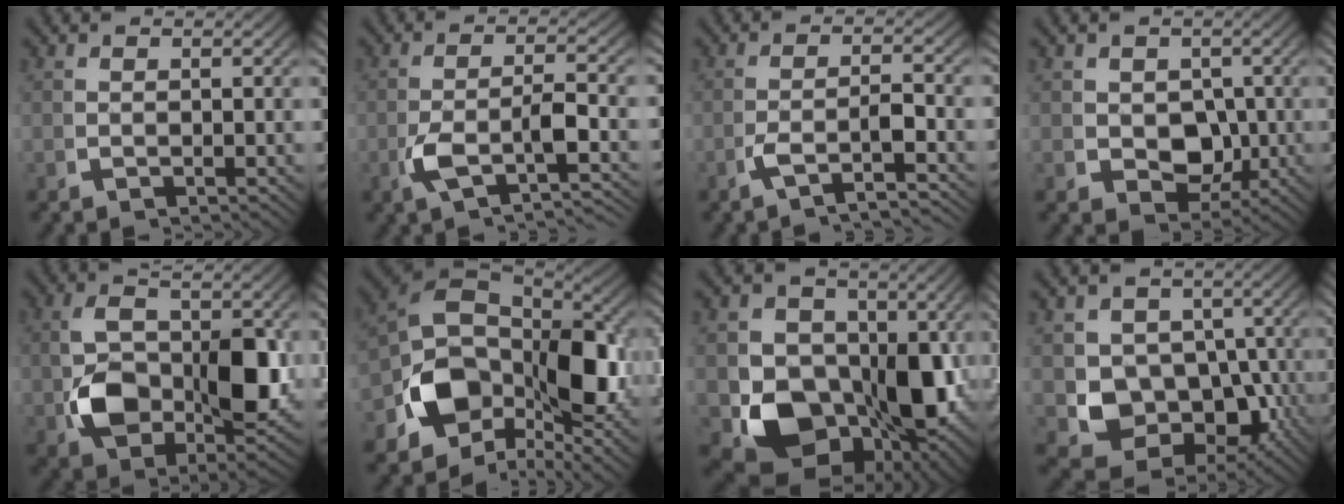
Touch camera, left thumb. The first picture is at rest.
{"total": 4.7, "force": [-2.1, 1.4, 3.9], "torque": [-0.091, -0.005, -0.033]}
{"total": 3.2, "force": [-1.7, 0.8, 2.6], "torque": [-0.058, 0.000, -0.031]}
{"total": 4.4, "force": [0.1, 3.6, 2.5], "torque": [-0.048, -0.024, 0.013]}
{"total": 11.5, "force": [-1.1, 7.0, 9.0], "torque": [-0.180, -0.034, -0.003]}
{"total": 14.4, "force": [-0.7, 9.2, 11.0], "torque": [-0.219, -0.034, -0.010]}
{"total": 17.8, "force": [-3.3, 13.3, 11.4], "torque": [-0.231, -0.094, -0.018]}
{"total": 12.3, "force": [-2.8, 10.1, 6.5], "torque": [-0.144, -0.060, -0.031]}